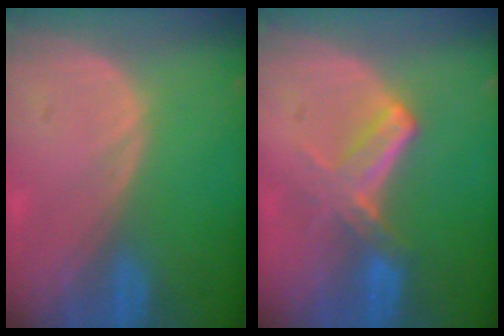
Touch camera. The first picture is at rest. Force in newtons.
{"total": 5.8, "press": 5.4, "slide": 2.1}